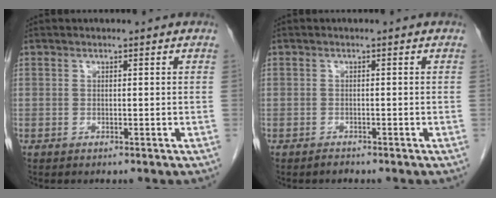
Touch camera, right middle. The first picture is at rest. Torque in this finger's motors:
{"motor_torque": [0.20, -0.04, -0.01, -0.01]}